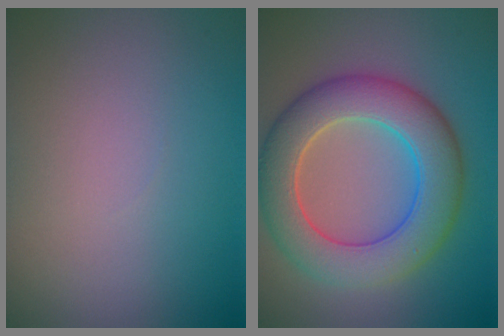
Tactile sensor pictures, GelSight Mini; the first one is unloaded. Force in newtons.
{"total": 8.3, "press": 8.3, "slide": 0.7}